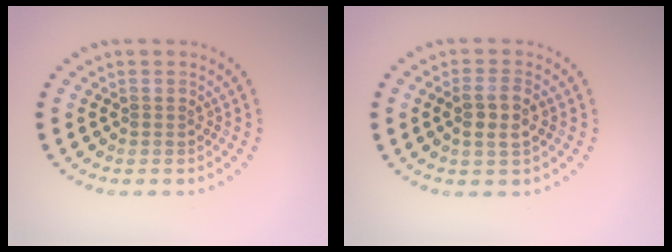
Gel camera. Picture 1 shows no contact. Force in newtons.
{"total": 2.5, "press": 2.3, "slide": 1.1}